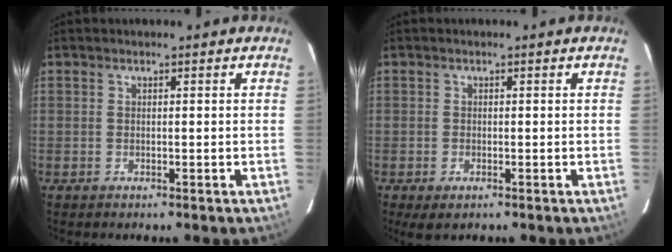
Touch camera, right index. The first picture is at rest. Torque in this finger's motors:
{"motor_torque": [0.13, 0.17, 0.10, 0.01]}